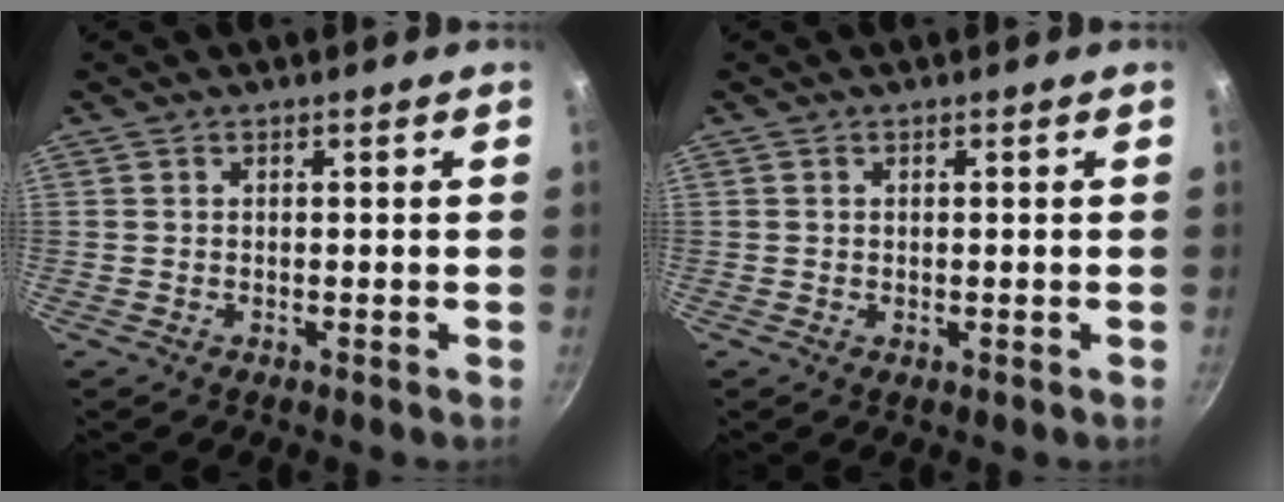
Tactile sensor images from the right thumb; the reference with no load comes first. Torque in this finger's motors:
{"motor_torque": [-0.50, -0.10, 0.29, 0.03, -0.03]}